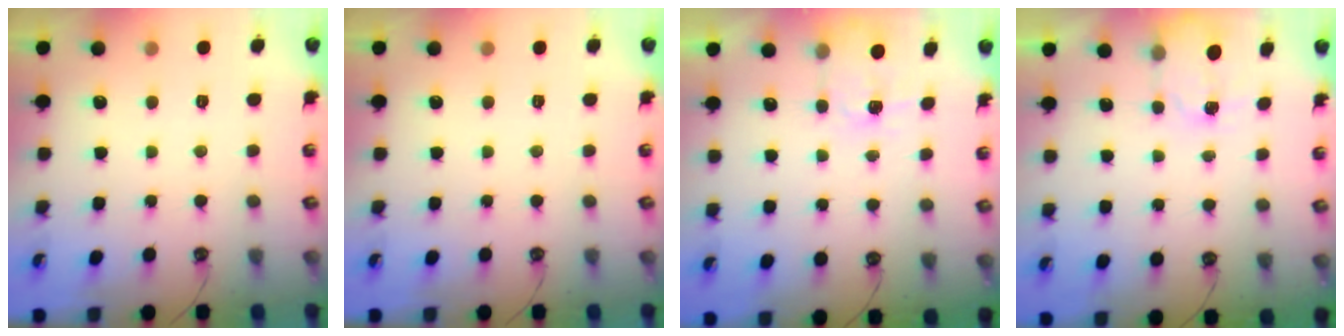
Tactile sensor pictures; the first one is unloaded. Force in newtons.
{"total": 0.0}
{"total": 3.5, "press": 3.4, "slide": 0.5}
{"total": 2.4, "press": 2.4, "slide": 0.5}